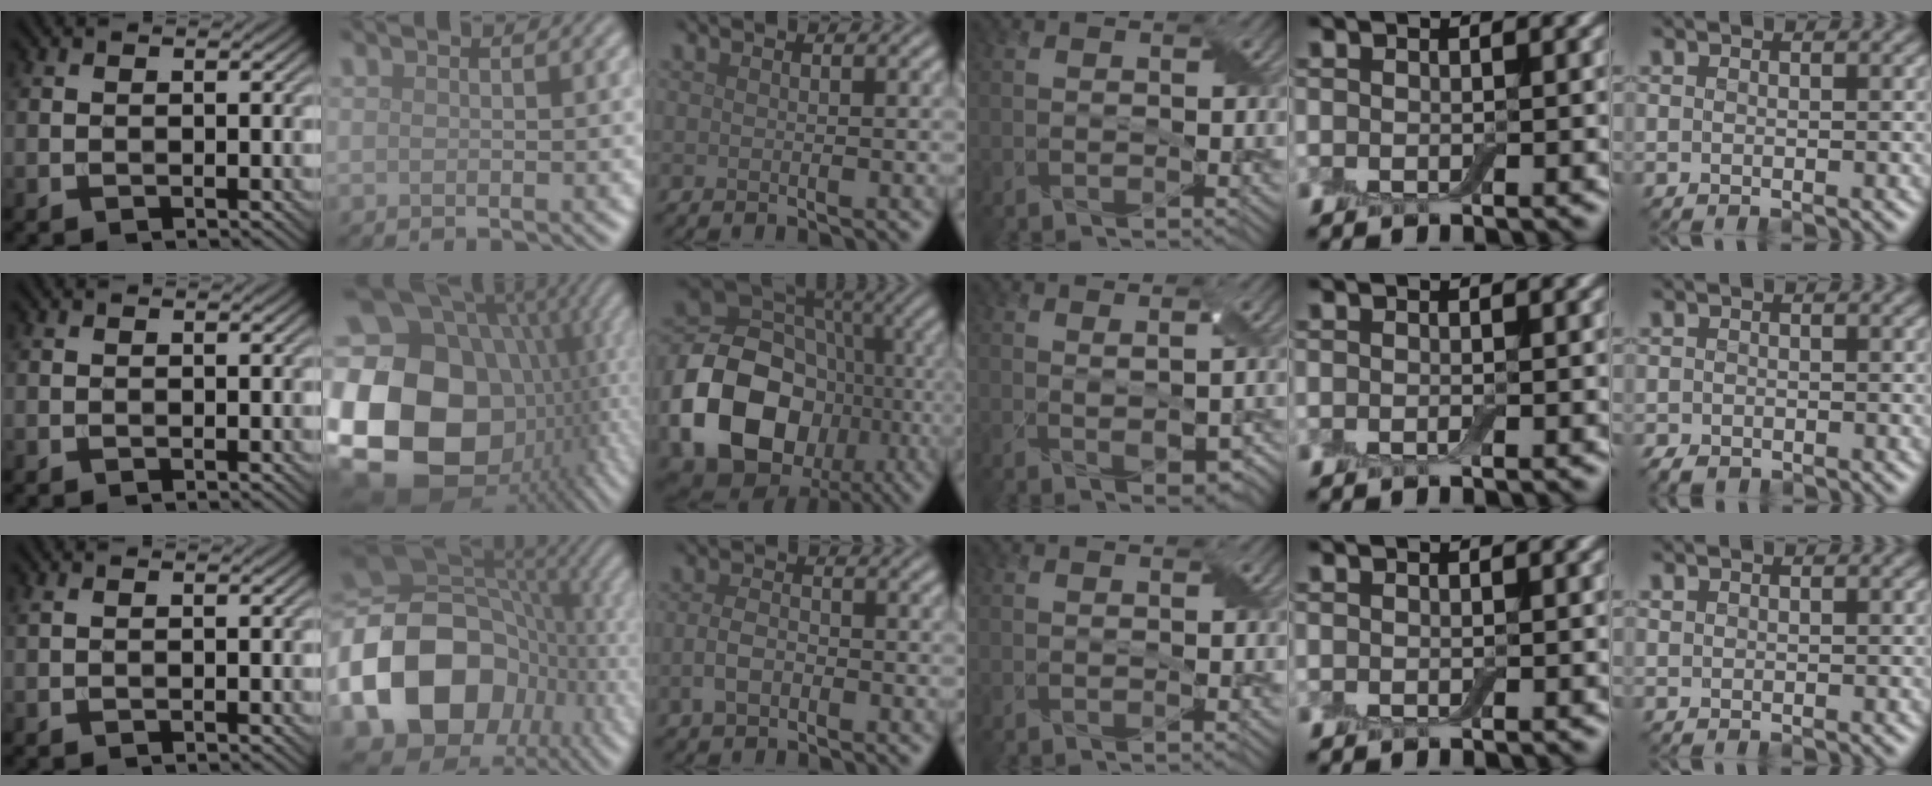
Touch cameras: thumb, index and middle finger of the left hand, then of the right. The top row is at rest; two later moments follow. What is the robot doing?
{"motion": "fold", "object": "aluminum foil"}